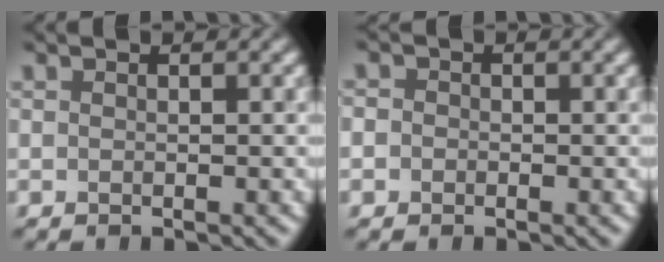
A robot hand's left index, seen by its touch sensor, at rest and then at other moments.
{"total": 1.3, "force": [-0.1, 1.3, 0.2], "torque": [0.016, 0.003, -0.019]}